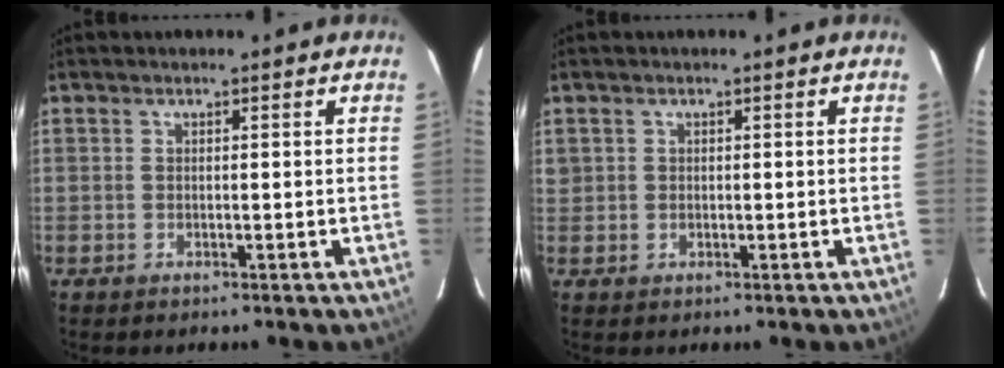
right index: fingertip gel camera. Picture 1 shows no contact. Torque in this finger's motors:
{"motor_torque": [0.00, -0.03, -0.01, 0.01]}